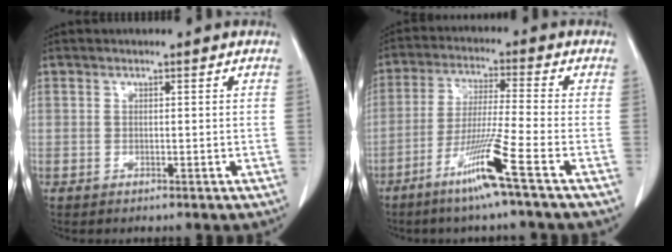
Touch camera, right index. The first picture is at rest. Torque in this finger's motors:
{"motor_torque": [0.69, -0.20, 0.57, 0.10]}